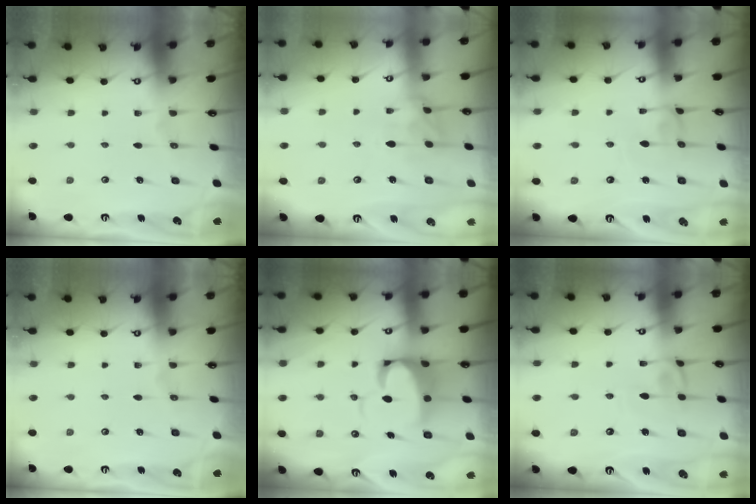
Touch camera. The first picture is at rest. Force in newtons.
{"total": 2.4, "press": 2.2, "slide": 1.2}
{"total": 2.1, "press": 2.1, "slide": 0.1}
{"total": 0.0}
{"total": 7.6, "press": 7.5, "slide": 1.3}
{"total": 2.1, "press": 2.1, "slide": 0.2}